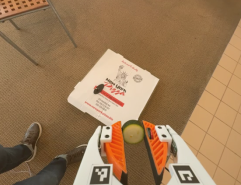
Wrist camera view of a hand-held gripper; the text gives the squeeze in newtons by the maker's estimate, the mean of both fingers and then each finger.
{"total": 7.2, "left": 7.0, "right": 7.3}